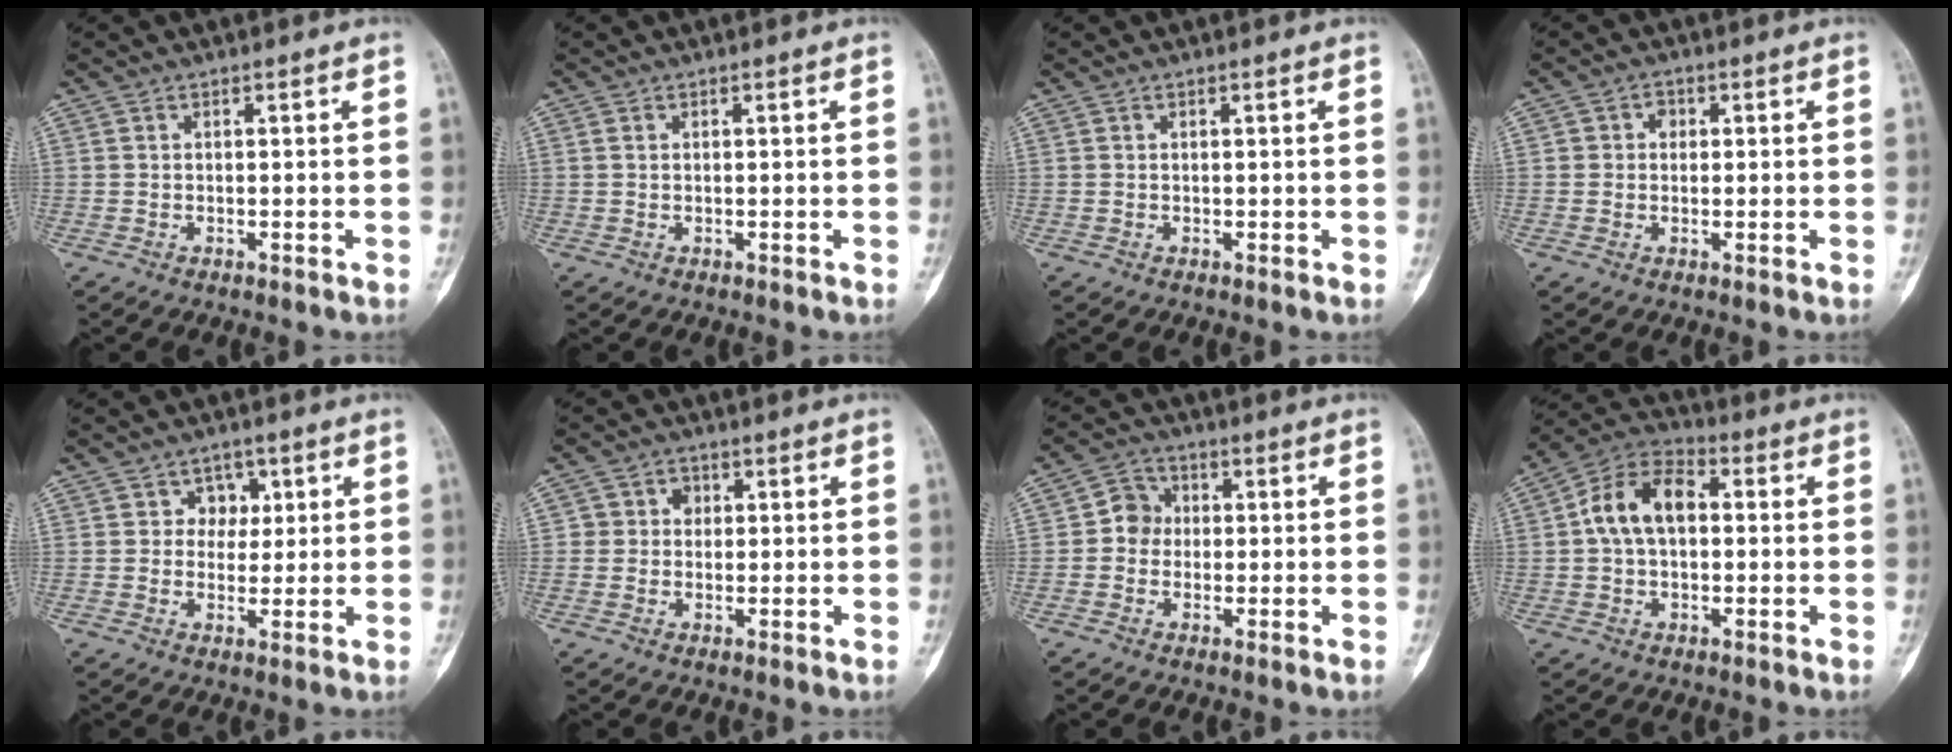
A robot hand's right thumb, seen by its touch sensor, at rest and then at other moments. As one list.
[{"total": 0.6, "force": [0.2, 0.4, 0.4], "torque": [-0.010, 0.004, 0.006]}, {"total": 0.0}, {"total": 2.4, "force": [0.4, 2.2, 1.0], "torque": [0.002, 0.004, 0.002]}, {"total": 4.4, "force": [1.4, 3.9, 1.5], "torque": [0.016, 0.002, 0.013]}, {"total": 3.5, "force": [0.5, 3.3, 1.1], "torque": [0.010, 0.007, 0.003]}, {"total": 5.0, "force": [-0.1, 4.5, 2.0], "torque": [-0.007, 0.011, -0.012]}, {"total": 11.5, "force": [1.2, 7.4, 8.8], "torque": [-0.154, 0.031, 0.012]}]